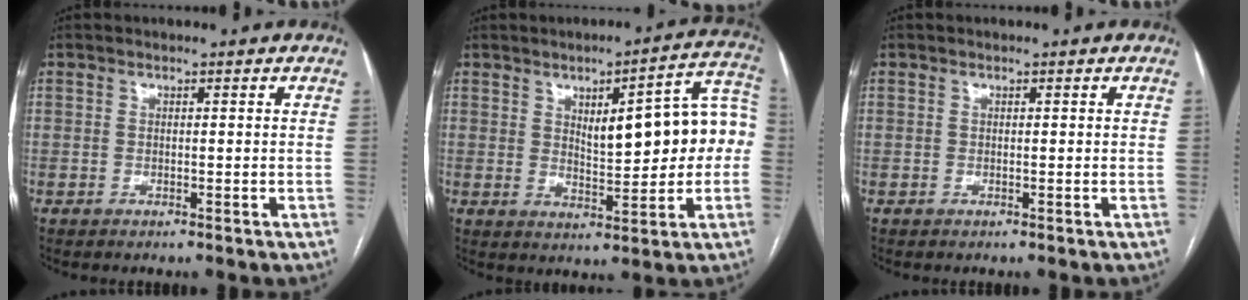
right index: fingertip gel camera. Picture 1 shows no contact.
{"total": 13.4, "force": [1.4, 3.8, 12.8], "torque": [-0.167, 0.036, 0.026]}
{"total": 0.0}